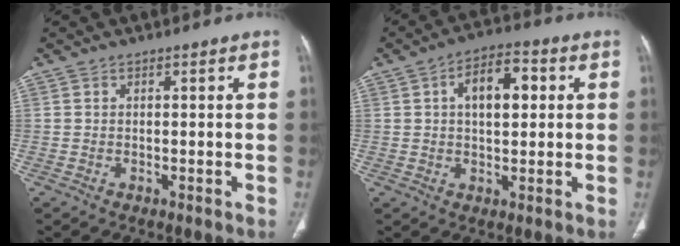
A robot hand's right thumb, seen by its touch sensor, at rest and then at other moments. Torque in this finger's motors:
{"motor_torque": [0.03, 0.03, 0.48, -0.50, 0.06]}